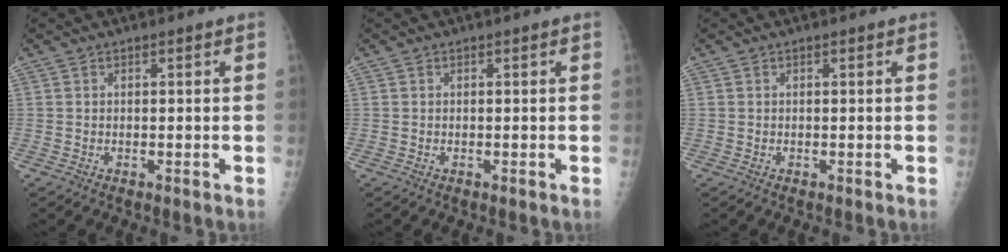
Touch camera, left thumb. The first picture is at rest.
{"total": 0.0}
{"total": 0.0}